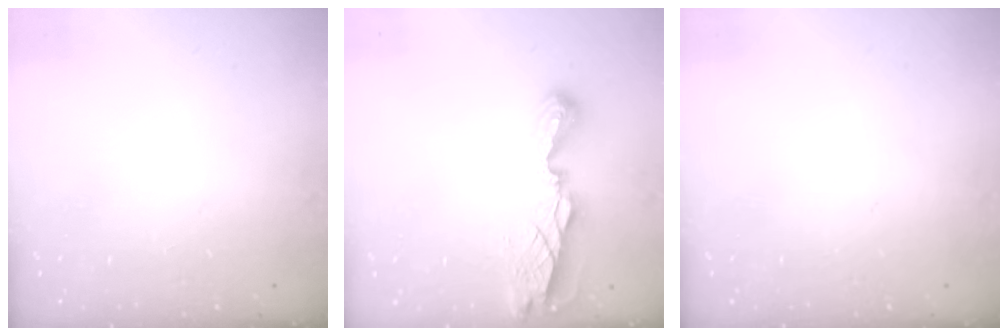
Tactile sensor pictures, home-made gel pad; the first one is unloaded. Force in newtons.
{"total": 8.3, "press": 8.3, "slide": 0.7}
{"total": 0.0}